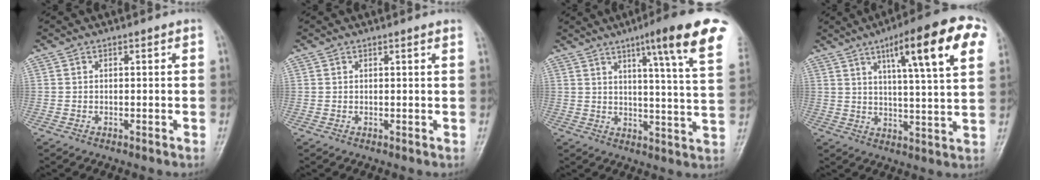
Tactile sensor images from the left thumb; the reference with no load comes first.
{"total": 0.8, "force": [0.7, -0.1, 0.4], "torque": [-0.009, -0.001, 0.009]}
{"total": 17.1, "force": [9.6, 1.2, 14.1], "torque": [-0.179, -0.040, 0.116]}
{"total": 18.1, "force": [8.0, 3.3, 15.9], "torque": [-0.209, -0.009, 0.109]}